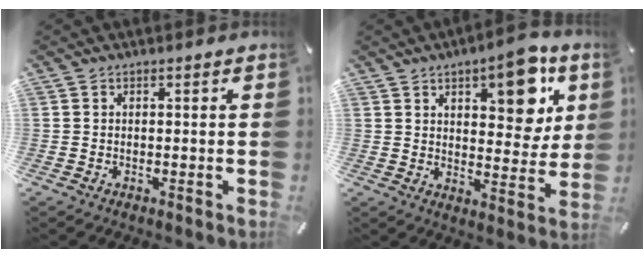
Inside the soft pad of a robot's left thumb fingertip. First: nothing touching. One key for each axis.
{"total": 12.7, "fx": 6.6, "fy": 5.9, "fz": 9.1, "tx": -0.098, "ty": -0.037, "tz": 0.105}